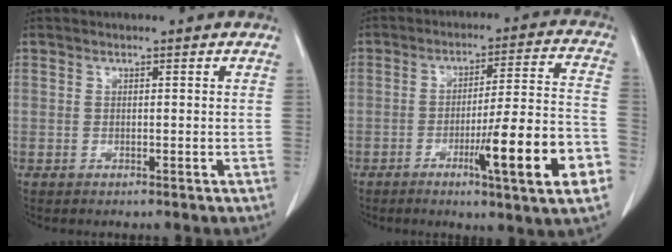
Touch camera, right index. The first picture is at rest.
{"total": 15.4, "force": [-6.0, 0.1, 14.2], "torque": [-0.197, -0.006, -0.086]}